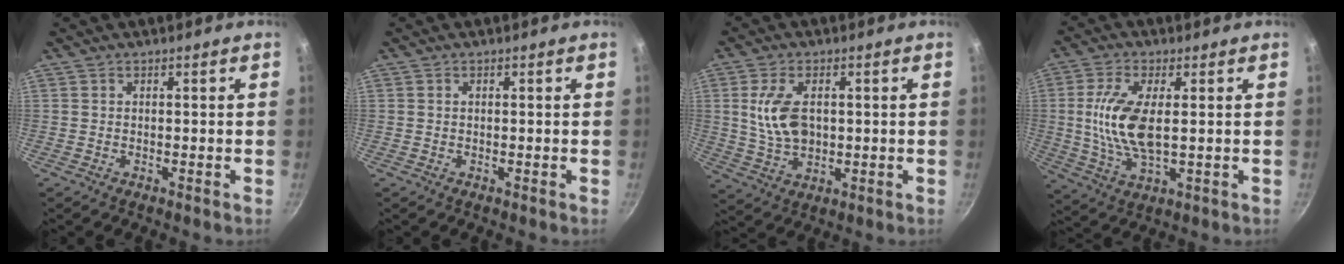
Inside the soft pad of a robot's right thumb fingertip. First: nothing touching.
{"total": 0.0}
{"total": 9.5, "force": [1.4, 5.7, 7.5], "torque": [-0.135, -0.007, 0.029]}
{"total": 11.7, "force": [1.0, 5.0, 10.5], "torque": [-0.215, -0.005, 0.021]}